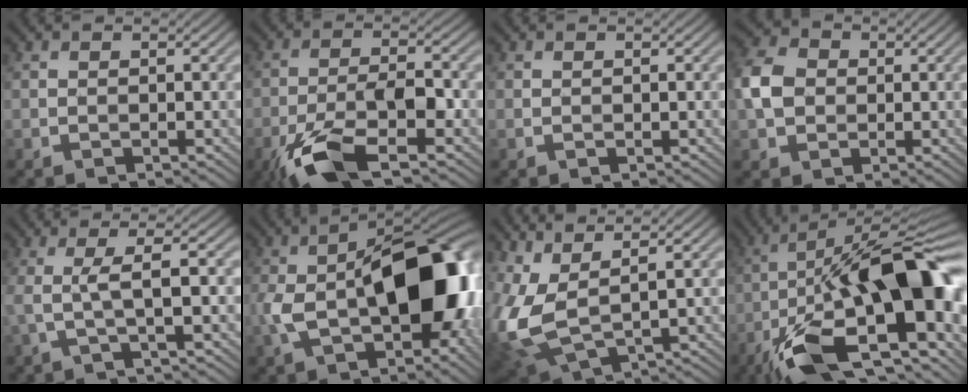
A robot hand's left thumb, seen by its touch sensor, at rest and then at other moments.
{"total": 10.7, "force": [-6.1, 3.3, 8.2], "torque": [-0.160, -0.008, -0.121]}
{"total": 0.0}
{"total": 5.5, "force": [0.3, 4.6, 3.1], "torque": [-0.082, 0.009, -0.001]}
{"total": 4.2, "force": [0.0, 0.6, 4.1], "torque": [-0.075, 0.009, -0.009]}
{"total": 15.5, "force": [-2.2, 8.2, 12.9], "torque": [-0.226, -0.009, -0.047]}
{"total": 10.2, "force": [2.2, 4.6, 8.9], "torque": [-0.251, -0.005, 0.054]}
{"total": 21.1, "force": [-6.7, 8.3, 18.2], "torque": [-0.317, -0.008, -0.112]}